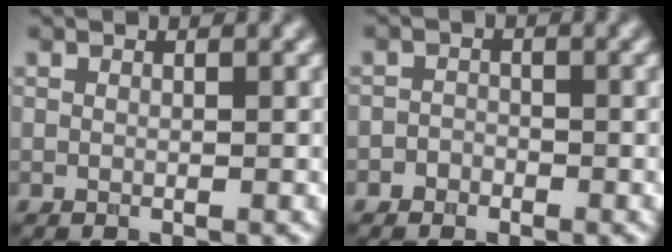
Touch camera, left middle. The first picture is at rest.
{"total": 1.1, "force": [-0.8, 0.8, 0.0], "torque": [0.005, 0.004, -0.014]}